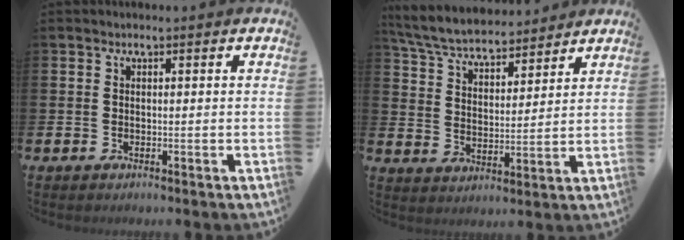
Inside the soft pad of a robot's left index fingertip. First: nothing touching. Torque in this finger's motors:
{"motor_torque": [1.11, -1.03, 0.72, 0.09]}